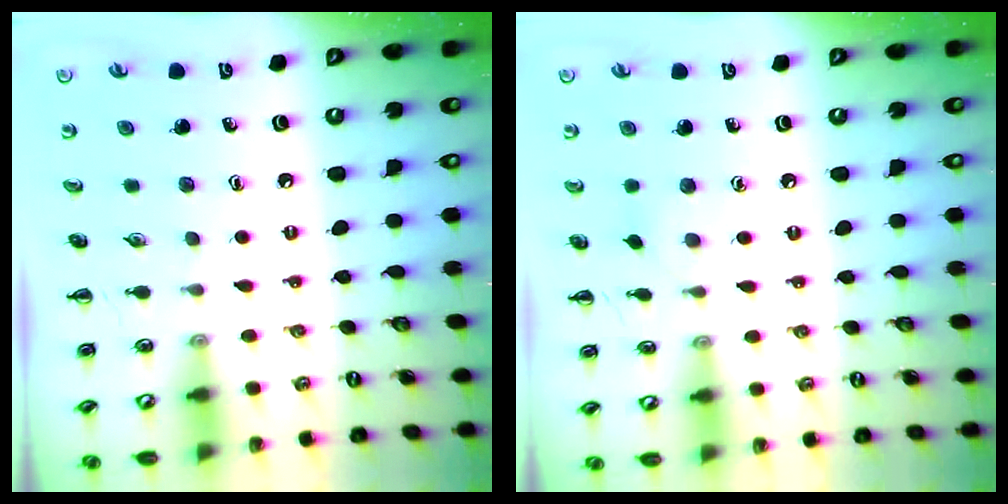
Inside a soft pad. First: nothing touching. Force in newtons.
{"total": 3.2, "press": 3.0, "slide": 1.2}